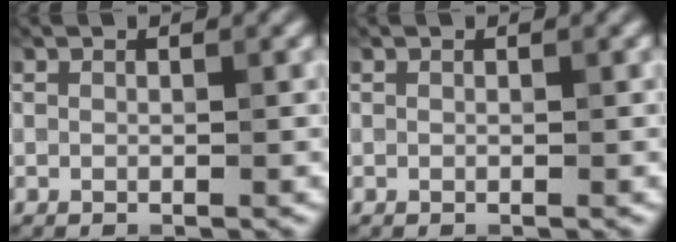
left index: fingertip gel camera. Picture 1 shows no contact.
{"total": 0.0}